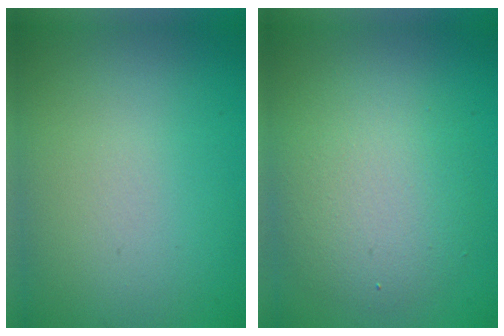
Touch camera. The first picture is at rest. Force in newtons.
{"total": 5.2, "press": 5.2, "slide": 0.1}